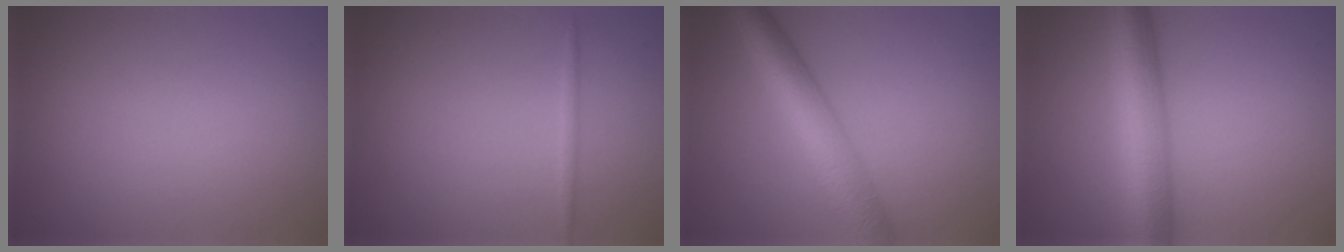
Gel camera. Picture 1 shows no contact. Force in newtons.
{"total": 0.7, "press": 0.7, "slide": 0.0}
{"total": 6.8, "press": 6.8, "slide": 0.1}
{"total": 7.0, "press": 7.0, "slide": 0.2}